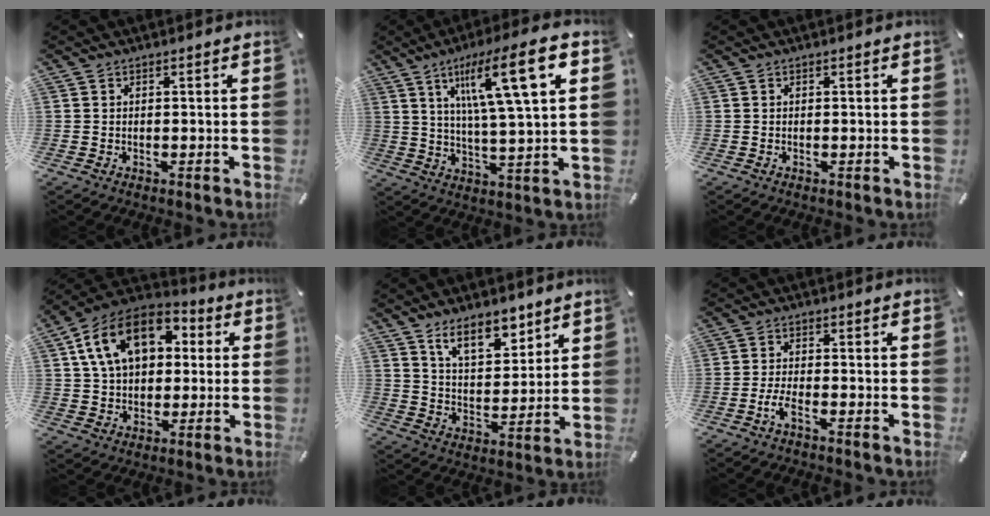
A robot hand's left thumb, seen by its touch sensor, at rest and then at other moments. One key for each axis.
{"total": 16.7, "fx": 7.1, "fy": 3.0, "fz": 14.8, "tx": -0.249, "ty": -0.015, "tz": 0.103}
{"total": 0.0}
{"total": 16.1, "fx": 5.1, "fy": 11.6, "fz": 9.9, "tx": -0.194, "ty": 0.002, "tz": 0.093}
{"total": 11.4, "fx": 8.4, "fy": 5.2, "fz": 5.6, "tx": -0.087, "ty": -0.039, "tz": 0.149}
{"total": 3.6, "fx": -2.0, "fy": 0.7, "fz": 2.9, "tx": -0.067, "ty": -0.003, "tz": -0.041}